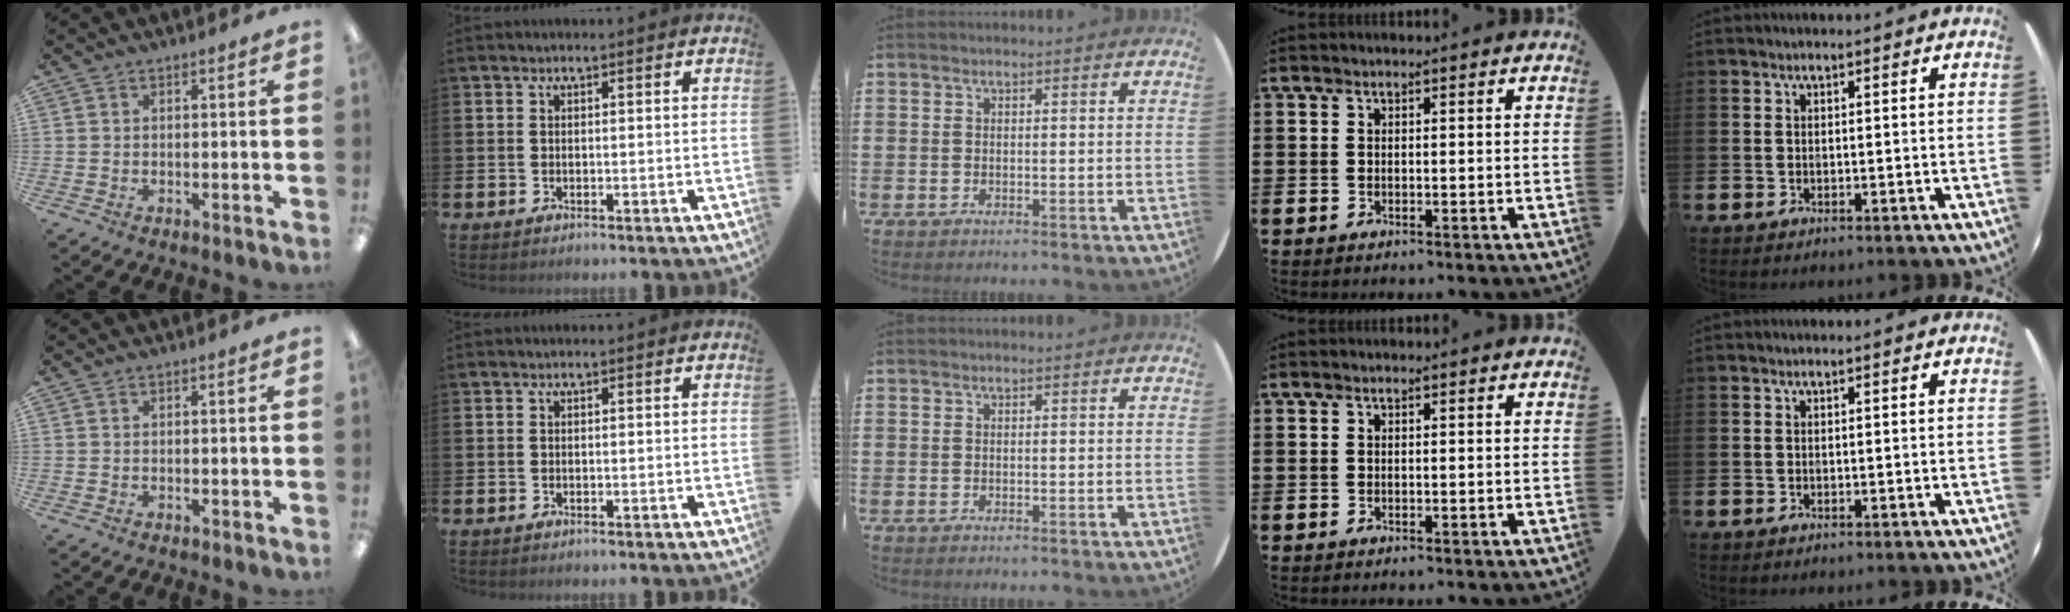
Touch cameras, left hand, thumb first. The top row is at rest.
{}